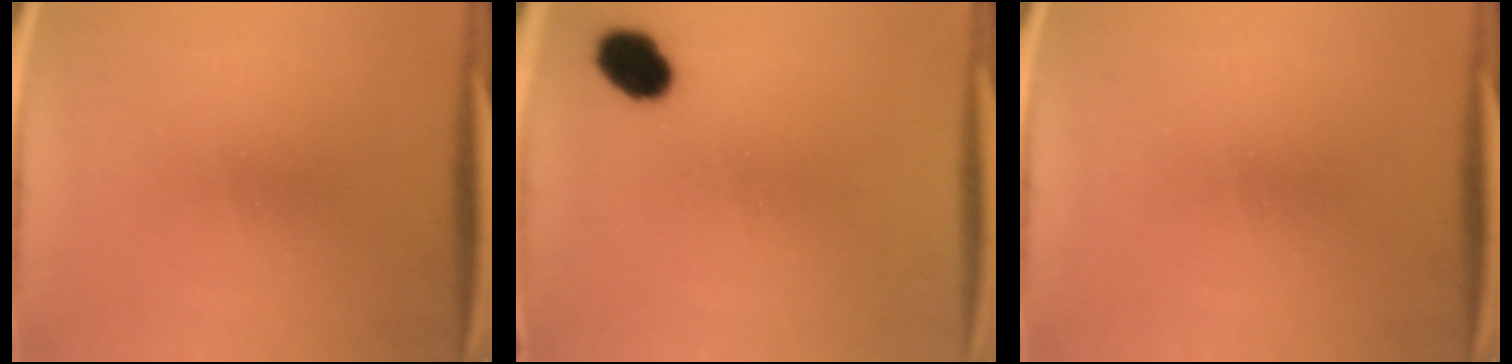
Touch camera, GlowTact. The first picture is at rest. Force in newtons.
{"total": 7.0}
{"total": 0.0}